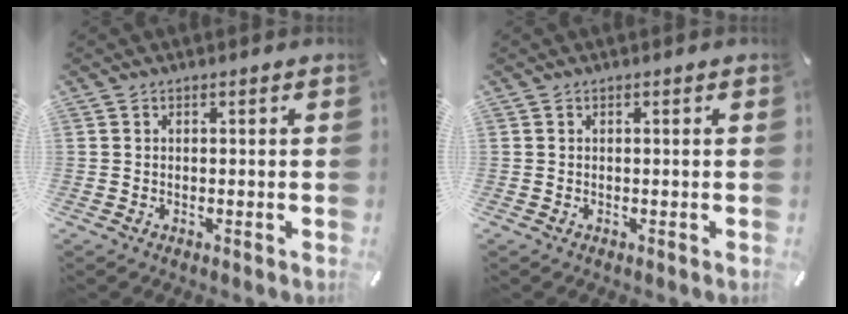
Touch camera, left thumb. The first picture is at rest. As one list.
[{"total": 0.0}]